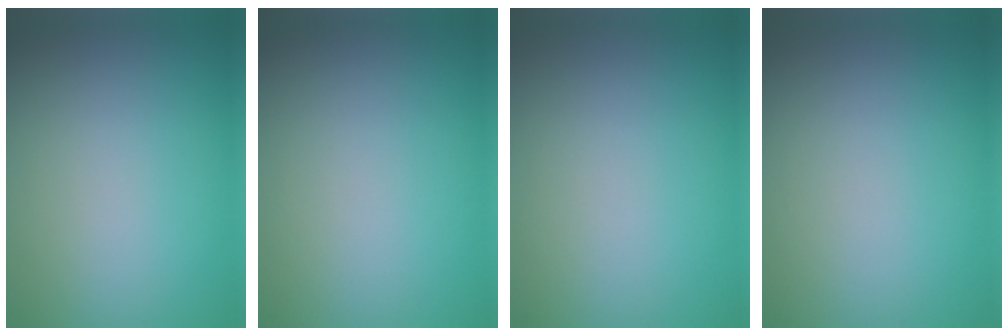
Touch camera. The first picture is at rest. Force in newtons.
{"total": 0.0}
{"total": 0.0}
{"total": 0.0}